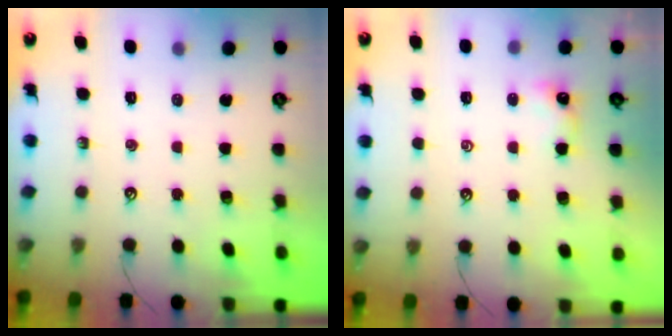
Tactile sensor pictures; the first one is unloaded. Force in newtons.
{"total": 1.0, "press": 0.9, "slide": 0.4}